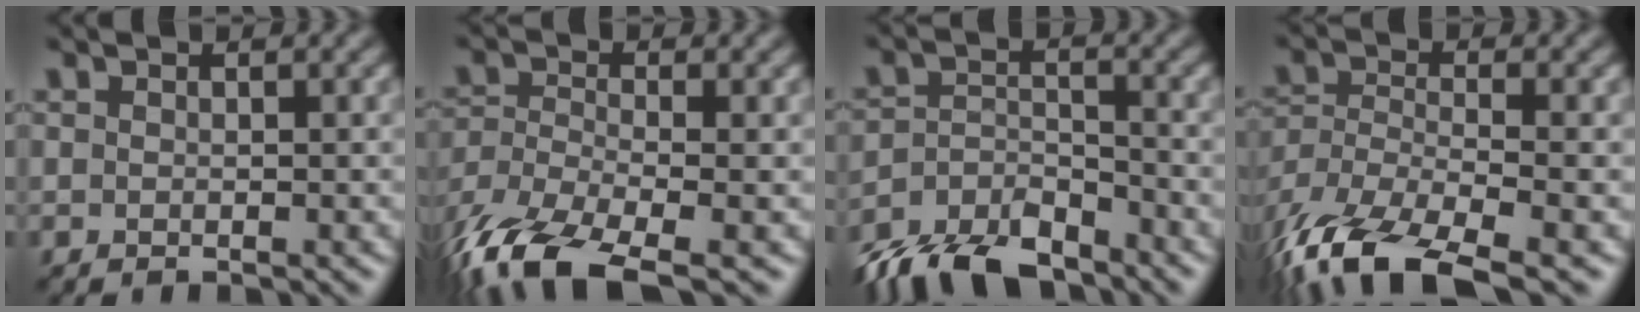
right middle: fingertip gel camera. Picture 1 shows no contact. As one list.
[{"total": 10.7, "force": [-7.5, 3.9, 6.5], "torque": [-0.151, -0.026, -0.146]}, {"total": 8.3, "force": [-7.1, 2.8, 3.2], "torque": [-0.052, -0.010, -0.132]}, {"total": 12.1, "force": [-8.0, 4.5, 7.8], "torque": [-0.185, -0.028, -0.144]}]